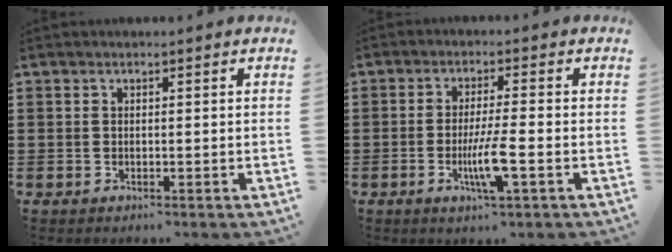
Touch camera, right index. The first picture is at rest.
{"total": 6.2, "force": [-2.1, 0.4, 5.9], "torque": [-0.111, -0.016, -0.038]}